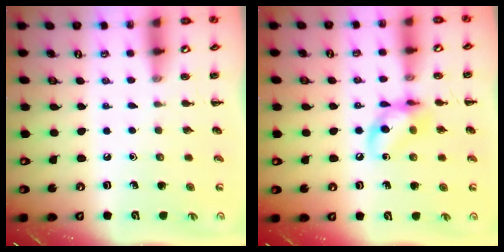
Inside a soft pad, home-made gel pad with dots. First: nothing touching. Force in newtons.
{"total": 10.9, "press": 10.8, "slide": 1.7}